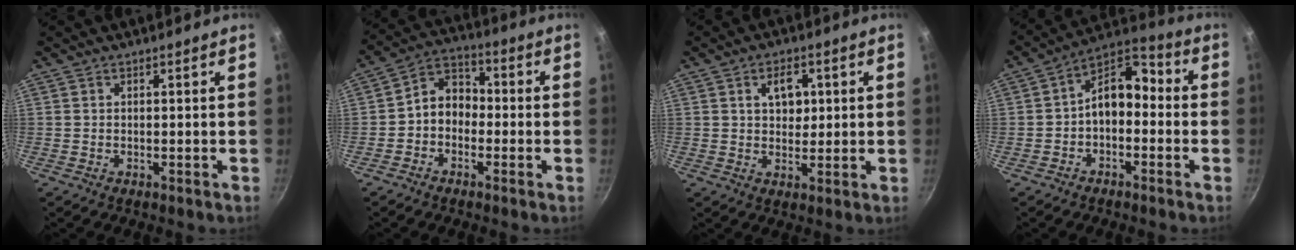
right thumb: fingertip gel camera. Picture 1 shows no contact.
{"total": 7.2, "force": [-1.6, 5.7, 4.1], "torque": [-0.037, 0.036, -0.047]}
{"total": 5.8, "force": [1.7, 3.9, 3.9], "torque": [-0.042, -0.003, 0.025]}
{"total": 10.2, "force": [-1.4, 6.8, 7.5], "torque": [-0.089, 0.056, -0.038]}